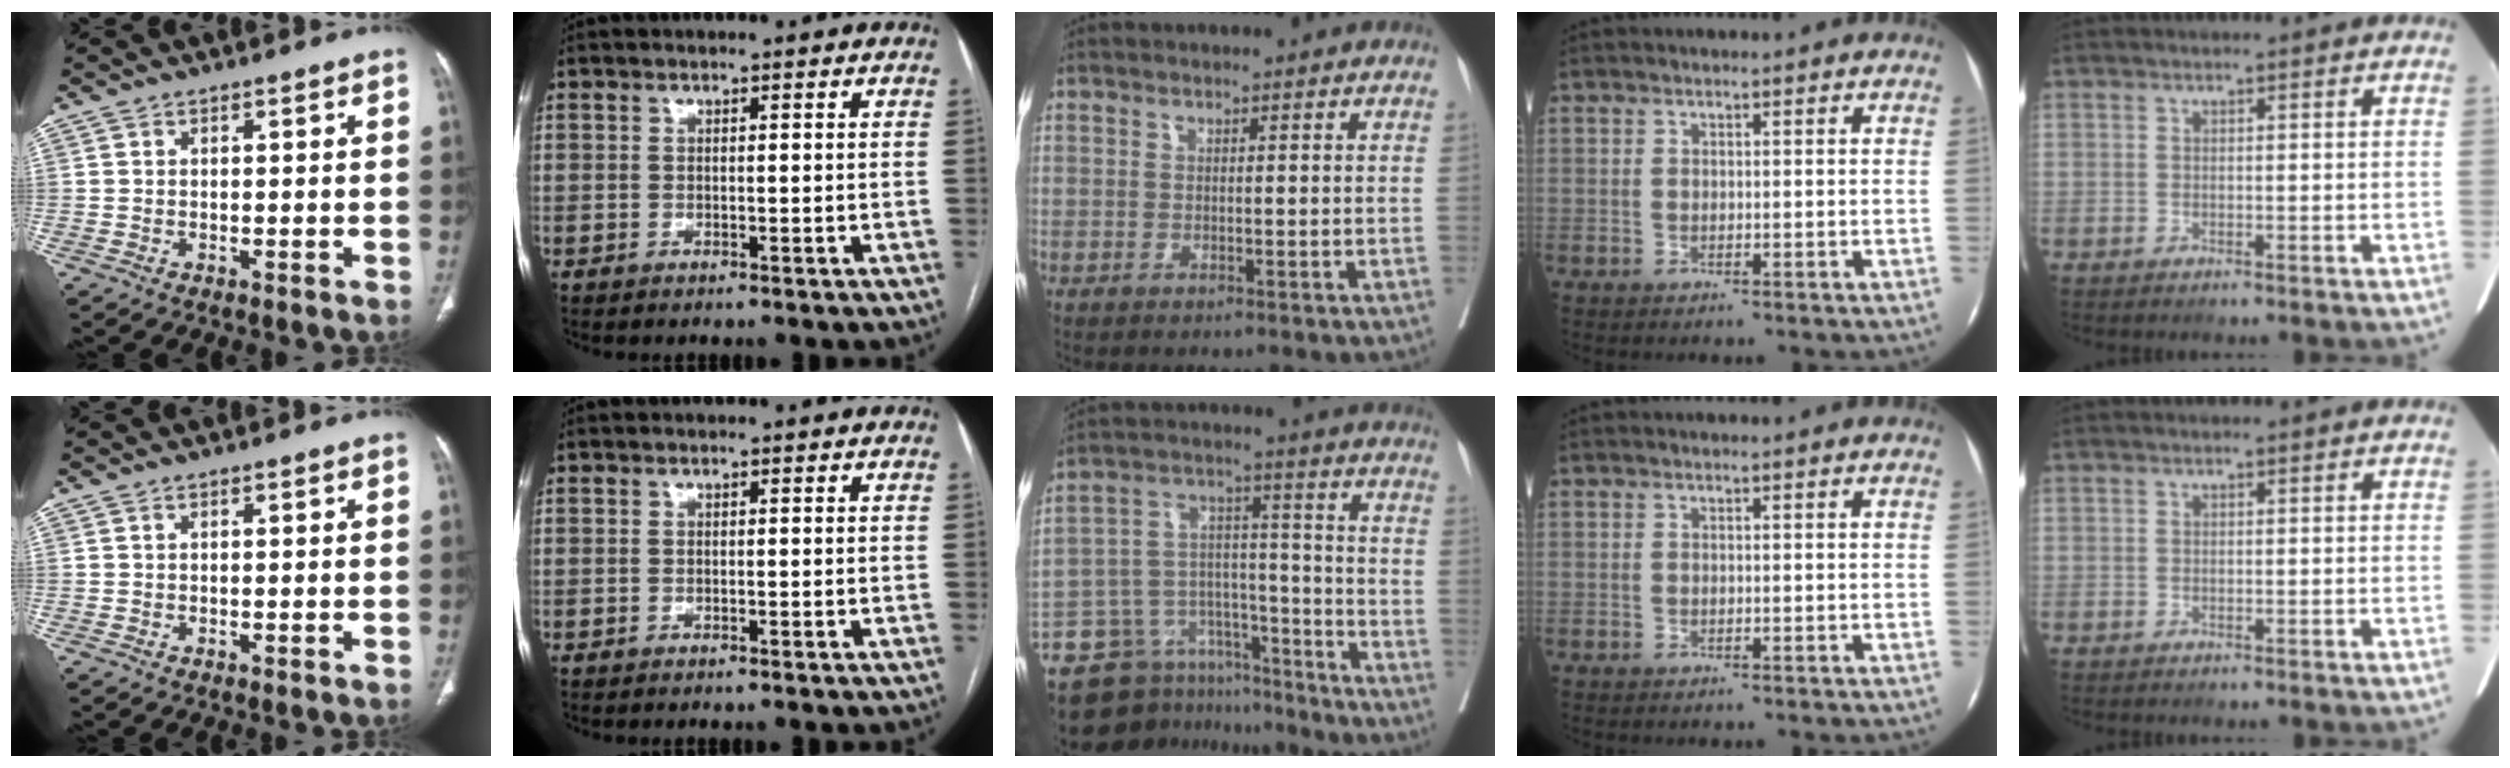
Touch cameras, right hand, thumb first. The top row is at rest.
{"middle": {"total": 15.3, "force": [-14.0, 5.9, 1.7], "torque": [-0.032, 0.054, -0.220]}}